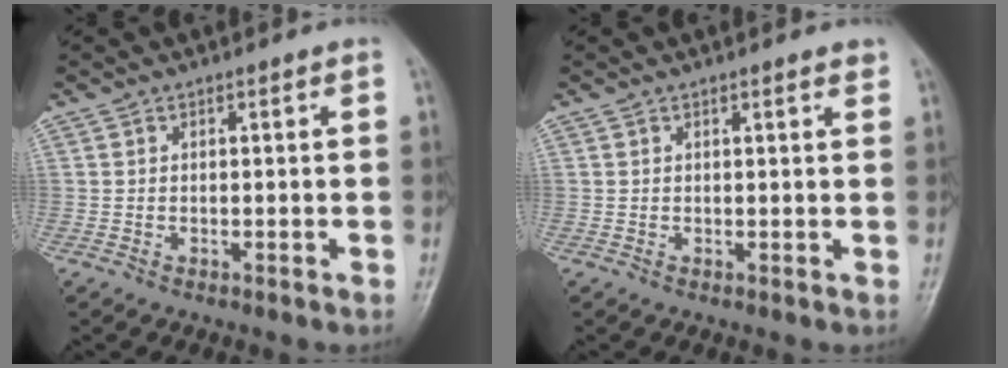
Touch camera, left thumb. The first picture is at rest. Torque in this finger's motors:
{"motor_torque": [-0.12, -0.04, -0.31, 0.03, 0.02]}